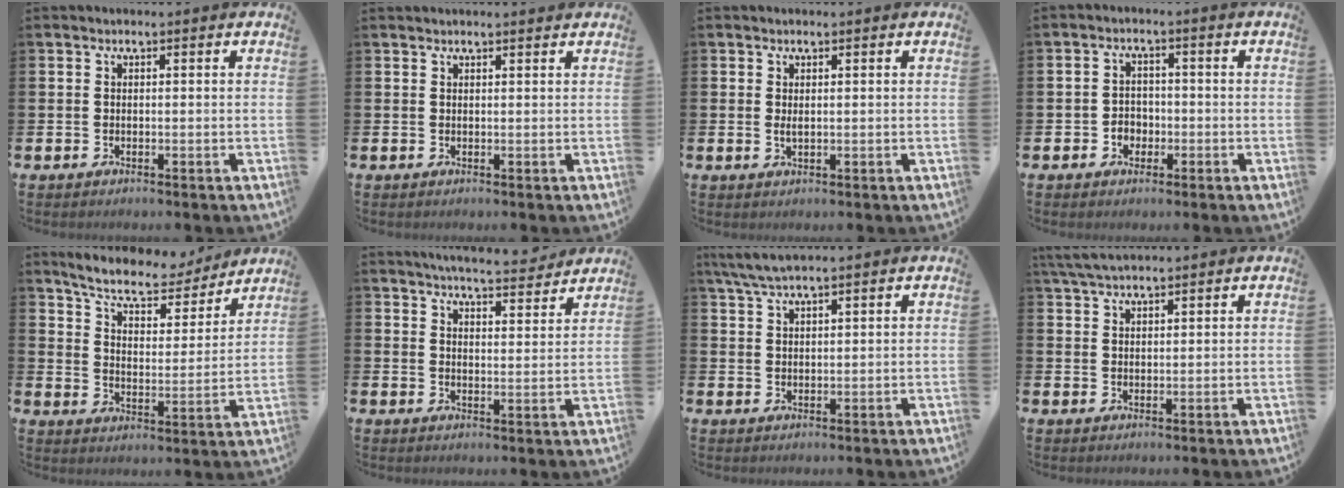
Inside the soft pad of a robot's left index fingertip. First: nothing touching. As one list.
[{"total": 0.9, "force": [0.8, -0.1, 0.1], "torque": [0.007, -0.004, 0.013]}, {"total": 1.0, "force": [0.4, 0.3, 0.9], "torque": [-0.012, 0.000, 0.005]}, {"total": 2.7, "force": [-1.1, 2.3, 0.9], "torque": [-0.009, -0.001, -0.028]}, {"total": 8.1, "force": [7.5, 1.9, 2.3], "torque": [-0.064, -0.056, 0.128]}, {"total": 5.9, "force": [5.8, 0.3, 1.1], "torque": [-0.028, -0.036, 0.102]}, {"total": 4.2, "force": [3.6, 0.5, 2.1], "torque": [-0.051, -0.006, 0.067]}, {"total": 4.0, "force": [3.7, 0.9, 1.5], "torque": [-0.035, -0.009, 0.068]}]